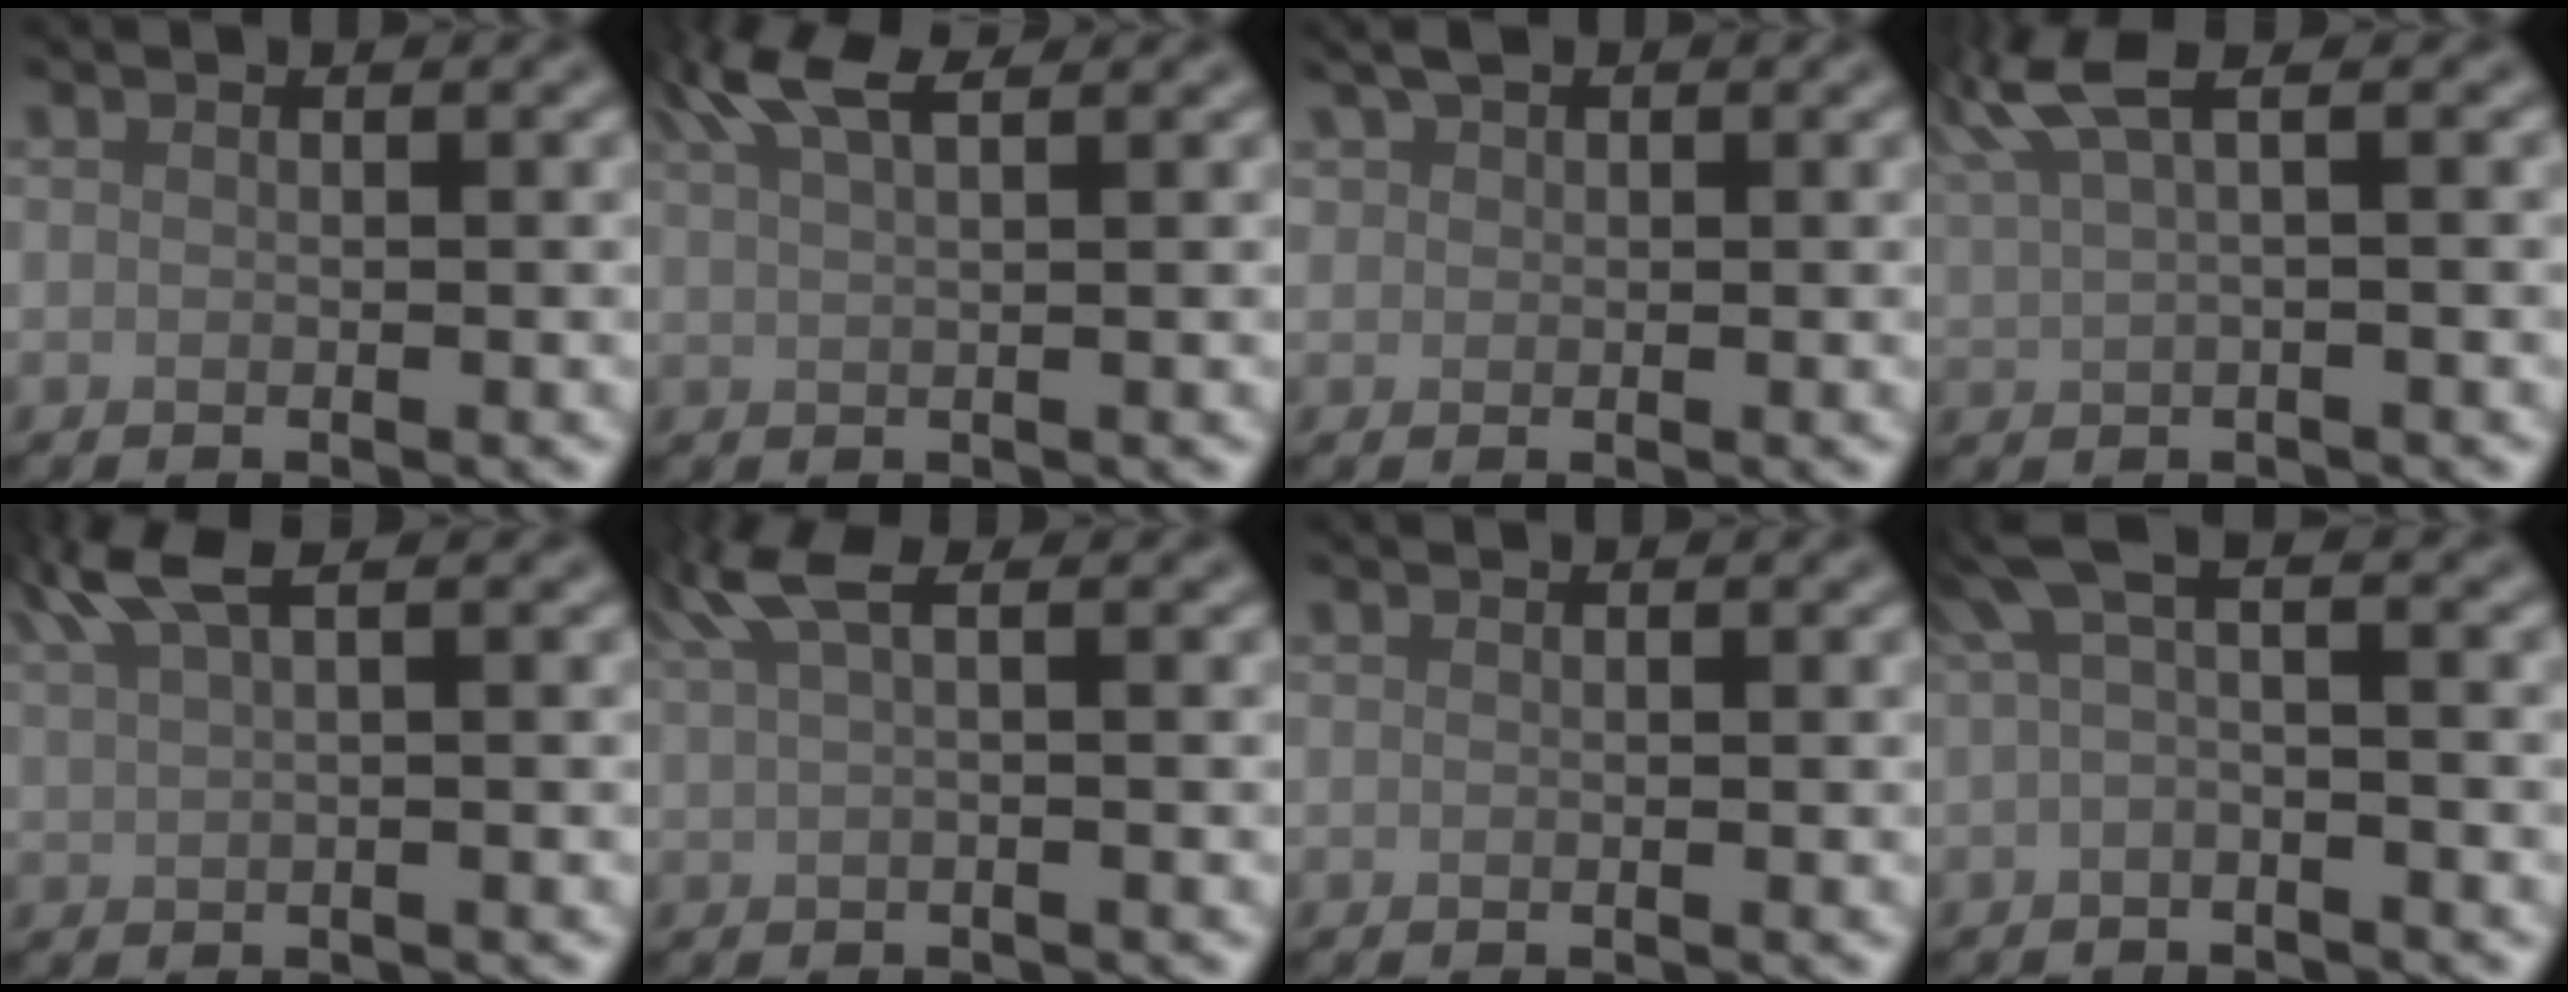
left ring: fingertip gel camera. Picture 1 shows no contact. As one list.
[{"total": 4.8, "force": [3.3, 1.4, 3.2], "torque": [-0.048, 0.021, 0.049]}, {"total": 1.8, "force": [0.9, 1.3, 0.8], "torque": [-0.014, 0.004, 0.014]}, {"total": 4.7, "force": [2.7, 1.2, 3.6], "torque": [-0.076, 0.021, 0.052]}, {"total": 4.1, "force": [2.7, 1.0, 2.9], "torque": [-0.056, 0.019, 0.051]}, {"total": 3.5, "force": [1.9, 0.8, 2.8], "torque": [-0.055, 0.014, 0.035]}, {"total": 0.0}, {"total": 3.1, "force": [0.4, 0.8, 3.0], "torque": [-0.056, 0.004, 0.000]}]